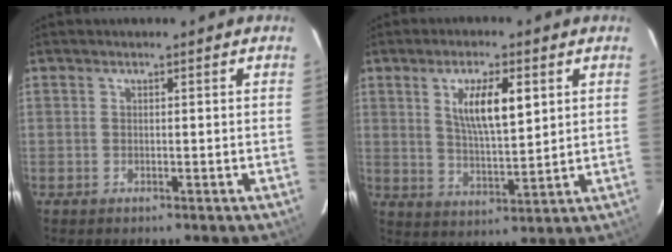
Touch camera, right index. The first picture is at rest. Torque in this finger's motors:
{"motor_torque": [0.31, 0.14, 0.21, 0.09]}